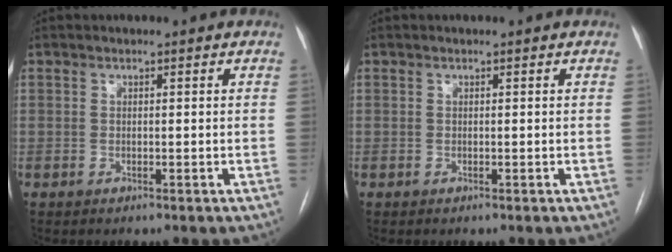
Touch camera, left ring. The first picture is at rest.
{"total": 0.0}